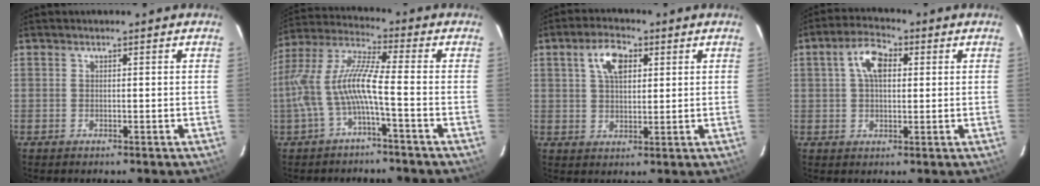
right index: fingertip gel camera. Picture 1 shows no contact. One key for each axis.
{"total": 10.9, "fx": -3.2, "fy": 1.1, "fz": 10.4, "tx": -0.222, "ty": 0.008, "tz": -0.059}
{"total": 6.5, "fx": 2.5, "fy": 3.5, "fz": 4.9, "tx": -0.089, "ty": 0.018, "tz": 0.047}
{"total": 6.6, "fx": 1.7, "fy": 3.7, "fz": 5.1, "tx": -0.096, "ty": 0.022, "tz": 0.031}